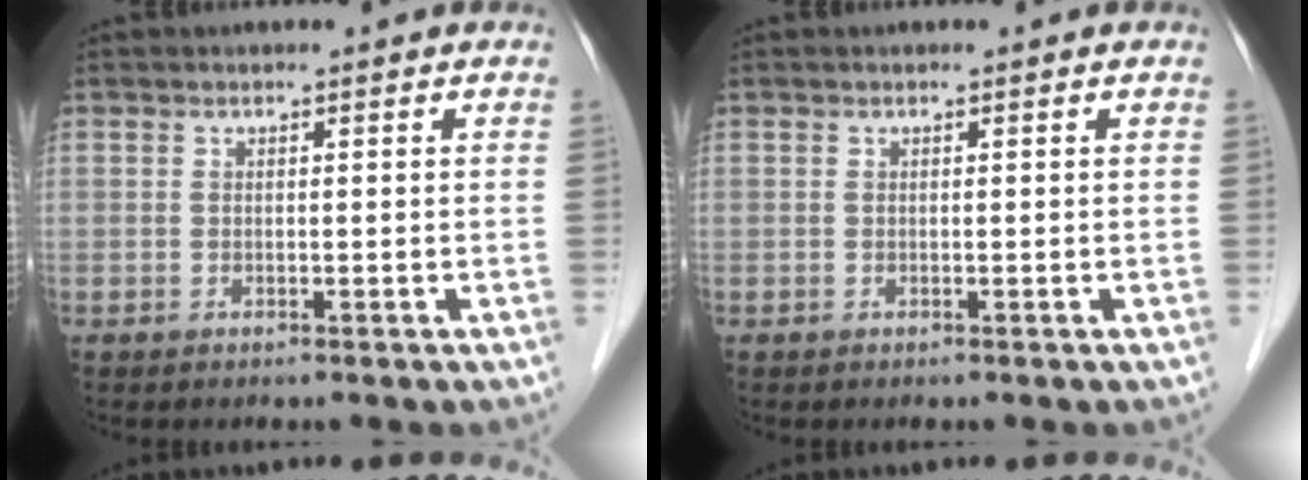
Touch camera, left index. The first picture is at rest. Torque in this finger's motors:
{"motor_torque": [-0.03, -0.01, 0.01, 0.00]}